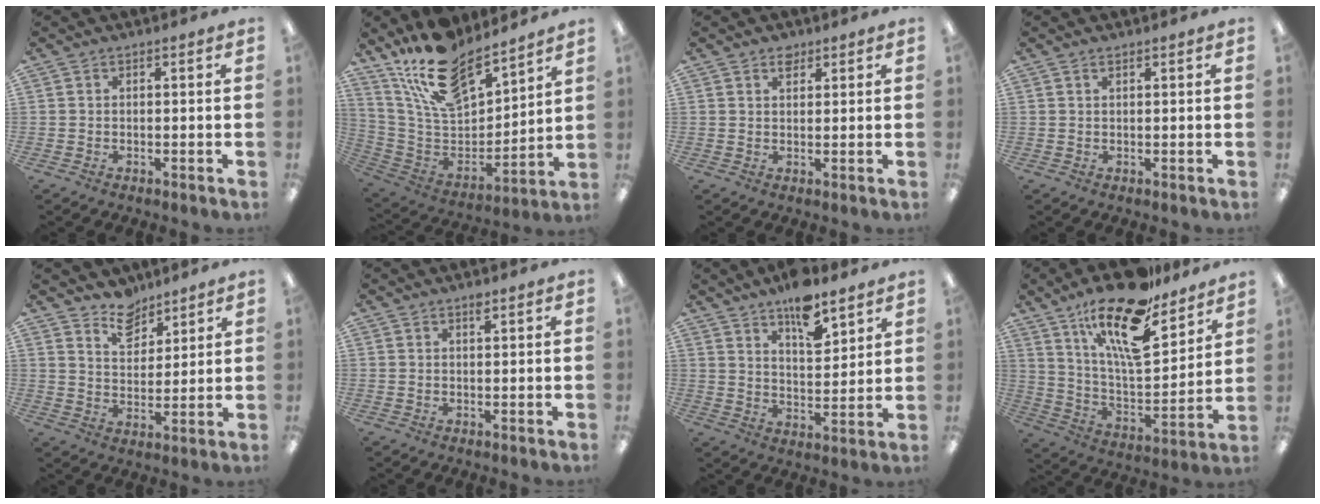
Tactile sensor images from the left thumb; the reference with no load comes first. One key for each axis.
{"total": 19.2, "fx": 15.2, "fy": 7.8, "fz": 8.7, "tx": -0.174, "ty": -0.093, "tz": 0.274}
{"total": 2.4, "fx": 1.8, "fy": 1.3, "fz": 0.9, "tx": -0.005, "ty": -0.007, "tz": 0.030}
{"total": 0.9, "fx": 0.7, "fy": 0.2, "fz": 0.5, "tx": -0.011, "ty": 0.001, "tz": 0.012}
{"total": 8.1, "fx": 6.7, "fy": 4.2, "fz": 1.8, "tx": -0.028, "ty": -0.039, "tz": 0.124}
{"total": 1.2, "fx": 0.9, "fy": 0.2, "fz": 0.7, "tx": -0.008, "ty": -0.004, "tz": 0.015}
{"total": 10.9, "fx": 8.3, "fy": 4.0, "fz": 5.8, "tx": -0.080, "ty": -0.051, "tz": 0.141}
{"total": 21.3, "fx": 15.1, "fy": 7.2, "fz": 13.3, "tx": -0.230, "ty": -0.095, "tz": 0.256}